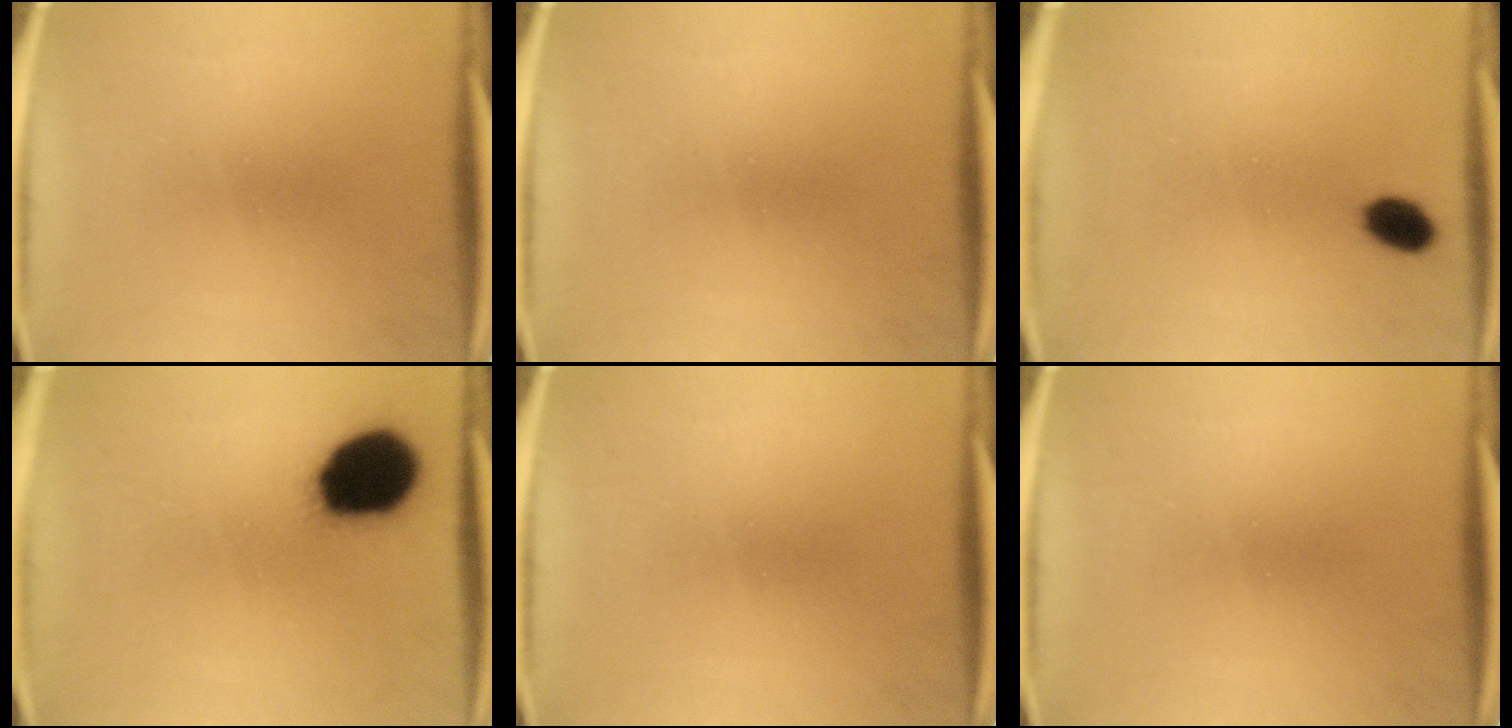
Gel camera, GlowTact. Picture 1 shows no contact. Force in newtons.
{"total": 0.0}
{"total": 4.4}
{"total": 17.1}
{"total": 0.0}
{"total": 0.0}